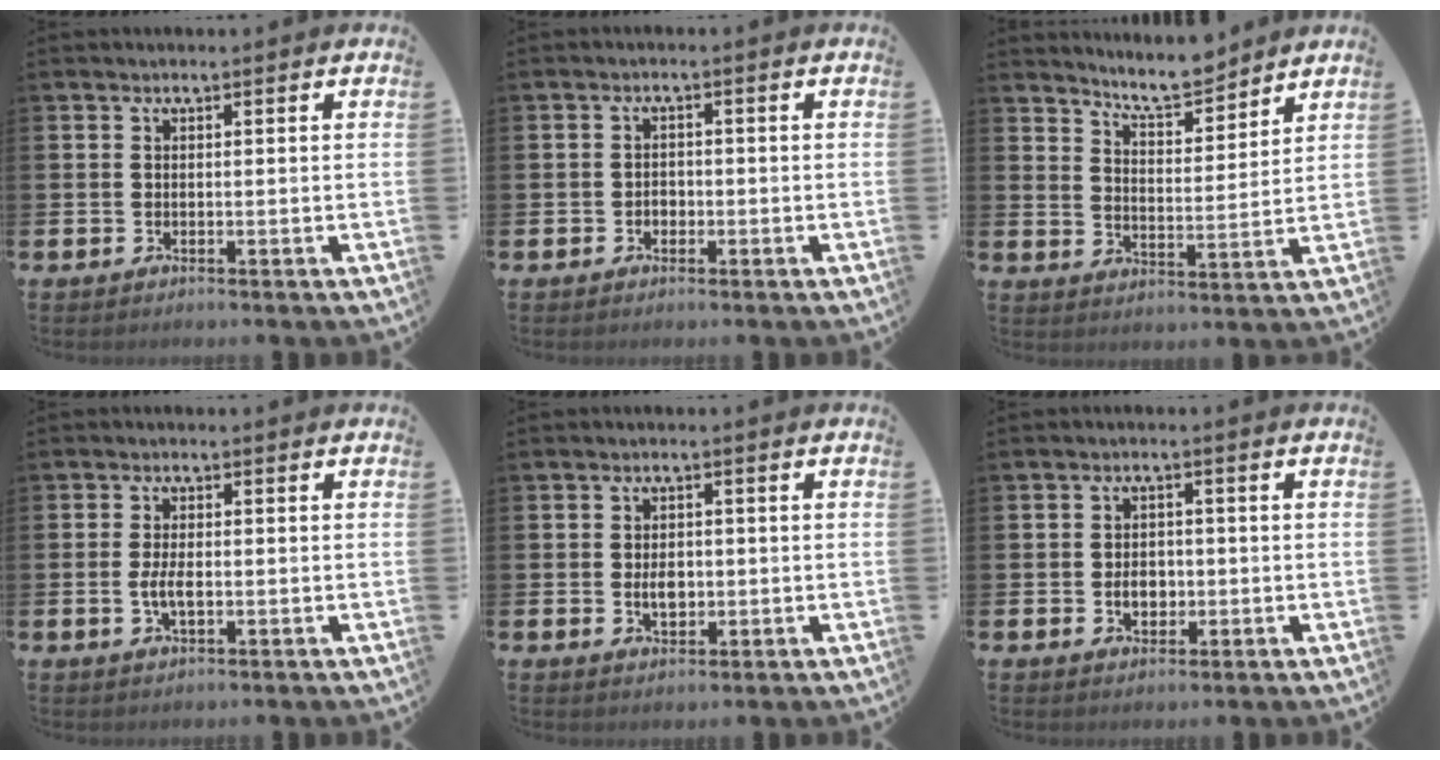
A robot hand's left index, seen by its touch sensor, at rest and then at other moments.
{"total": 1.4, "force": [-0.5, 1.2, 0.5], "torque": [-0.010, 0.004, -0.012]}
{"total": 6.8, "force": [6.6, 0.8, 1.4], "torque": [-0.043, -0.037, 0.121]}
{"total": 3.2, "force": [-0.3, 1.4, 2.8], "torque": [-0.057, -0.002, -0.009]}
{"total": 3.2, "force": [-0.1, 2.2, 2.3], "torque": [-0.028, 0.000, -0.007]}
{"total": 3.2, "force": [-0.5, 2.4, 2.1], "torque": [-0.025, -0.003, -0.017]}